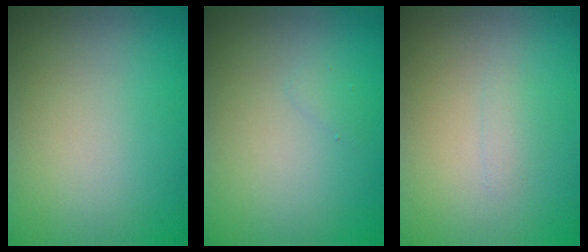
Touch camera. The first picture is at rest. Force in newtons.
{"total": 0.5, "press": 0.5, "slide": 0.1}
{"total": 0.8, "press": 0.8, "slide": 0.0}